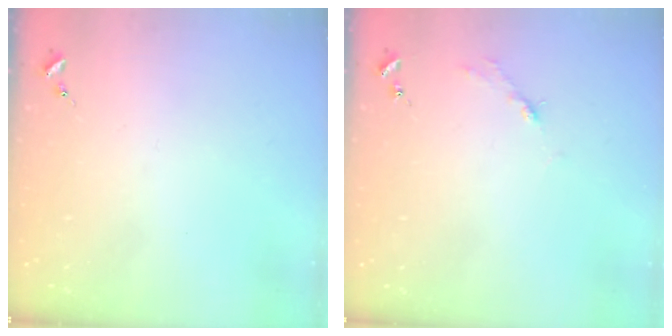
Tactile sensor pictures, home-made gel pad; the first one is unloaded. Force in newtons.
{"total": 2.7, "press": 2.7, "slide": 0.4}